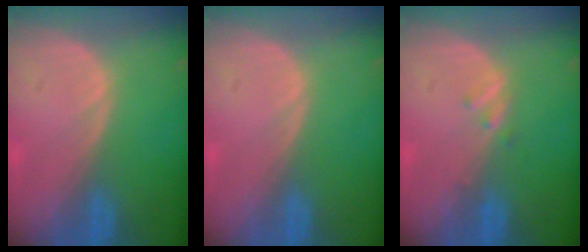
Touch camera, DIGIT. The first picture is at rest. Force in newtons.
{"total": 0.0}
{"total": 1.1, "press": 1.1, "slide": 0.1}